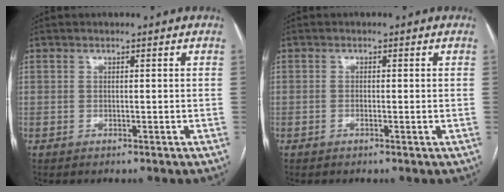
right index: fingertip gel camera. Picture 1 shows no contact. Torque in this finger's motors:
{"motor_torque": [0.23, 0.29, -0.05, 0.00]}